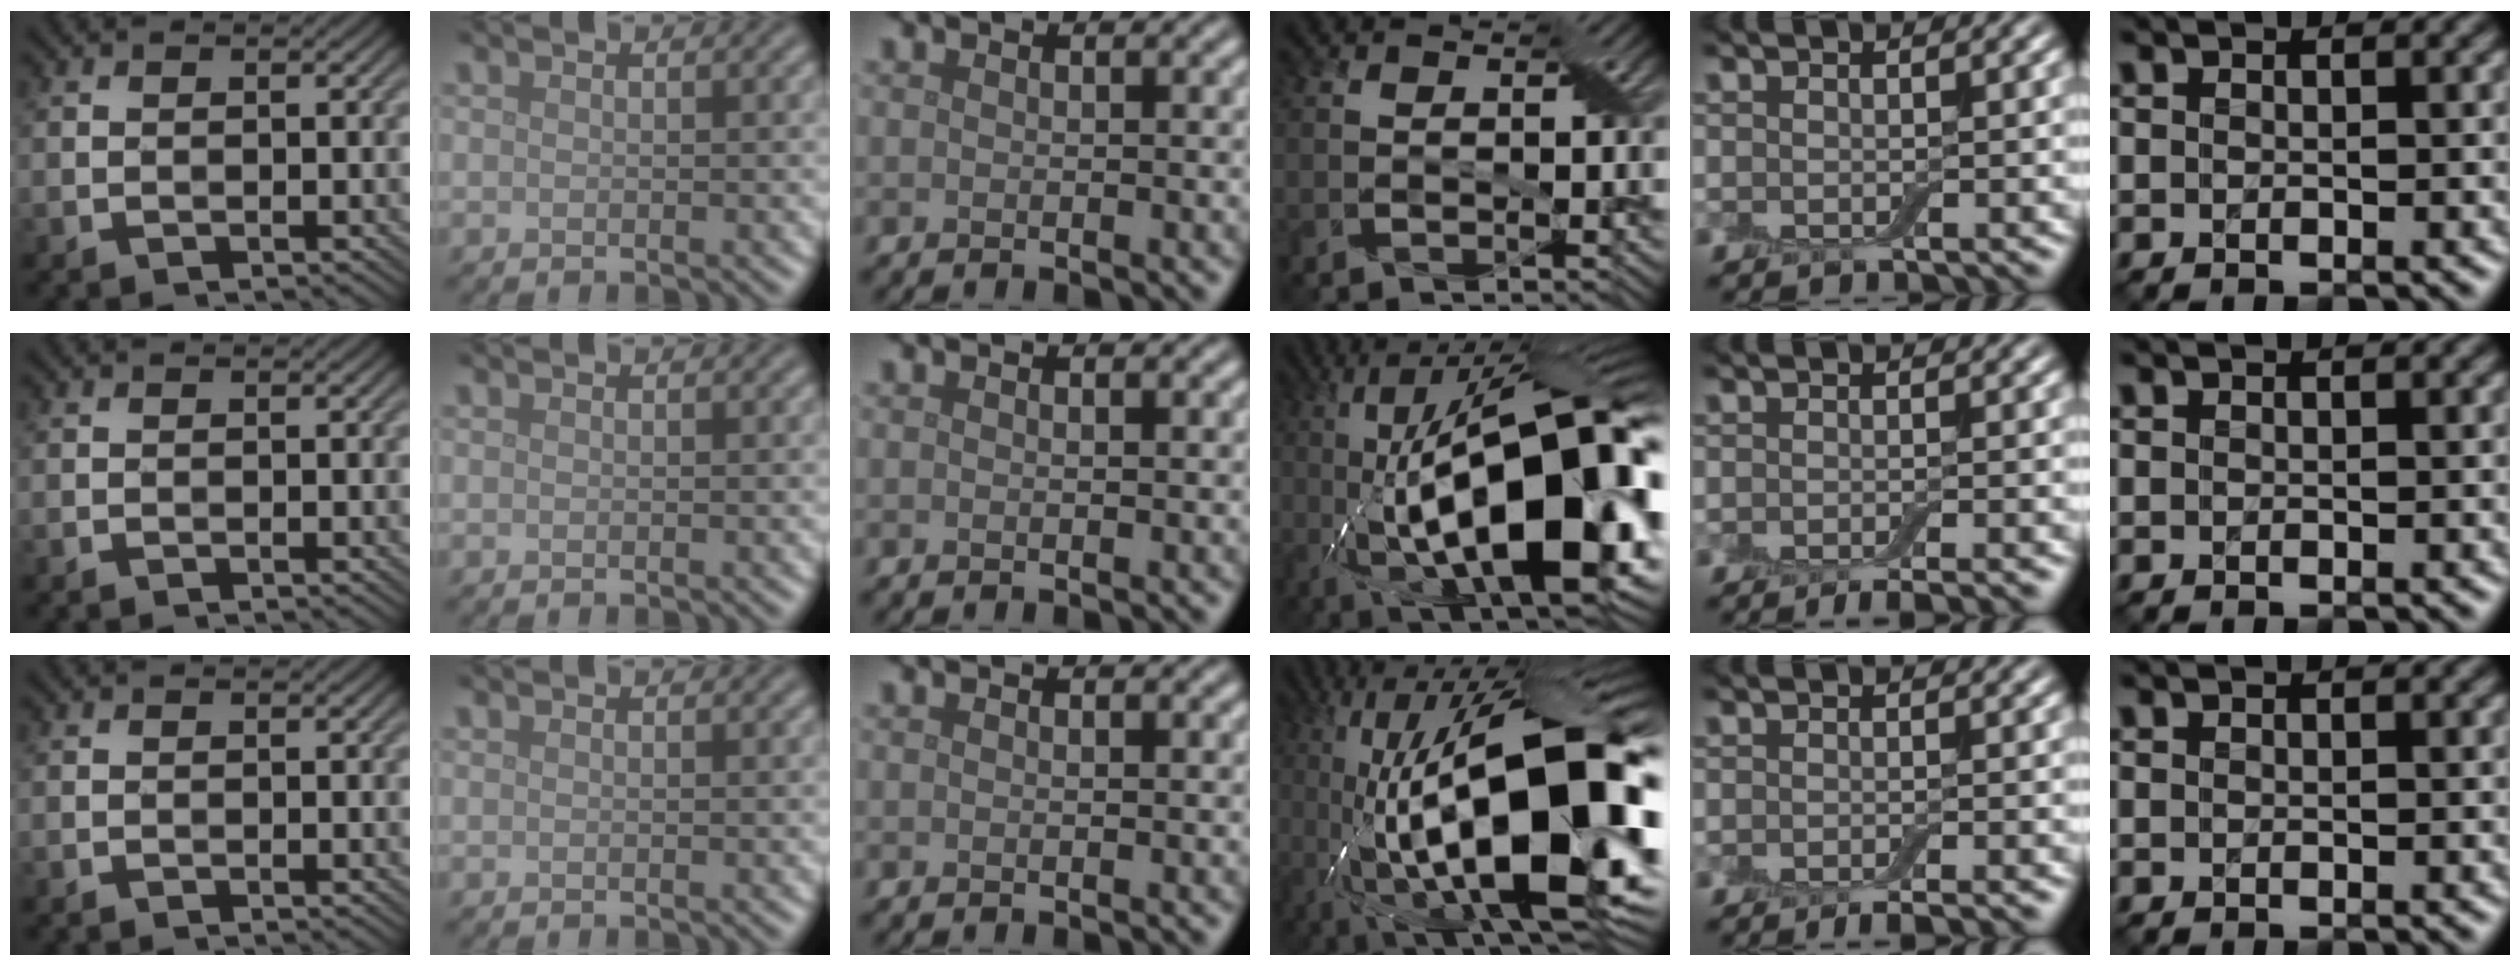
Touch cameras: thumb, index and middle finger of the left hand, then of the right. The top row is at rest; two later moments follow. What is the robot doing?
{"motion": "open", "object": "airpods case & airpods"}